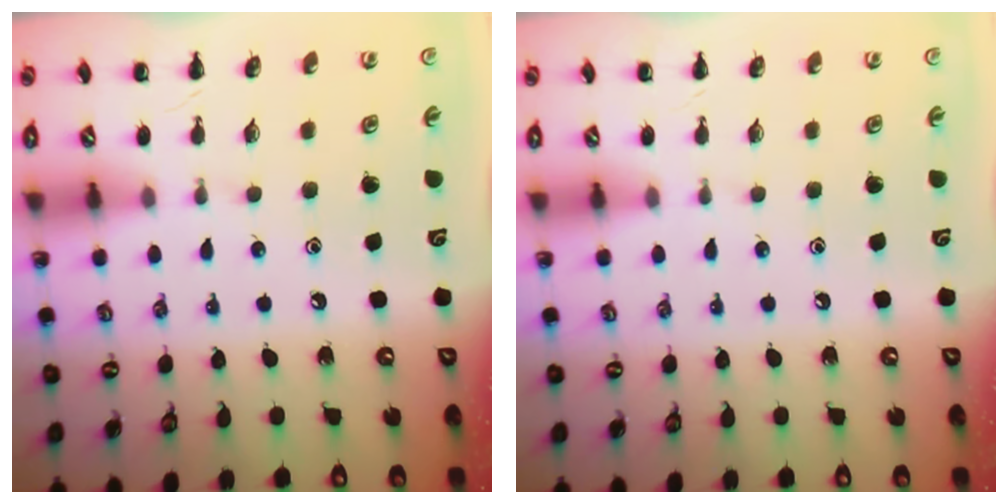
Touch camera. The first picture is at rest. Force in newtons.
{"total": 0.0}